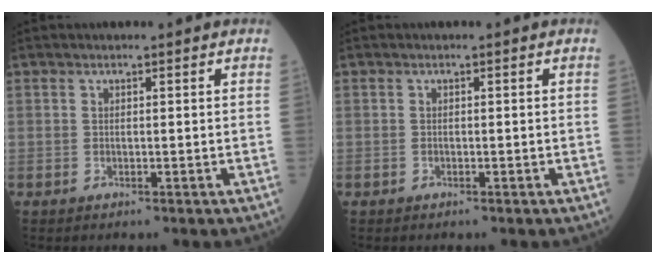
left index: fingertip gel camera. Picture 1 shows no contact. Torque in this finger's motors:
{"motor_torque": [0.00, 0.00, 0.00, 0.00]}